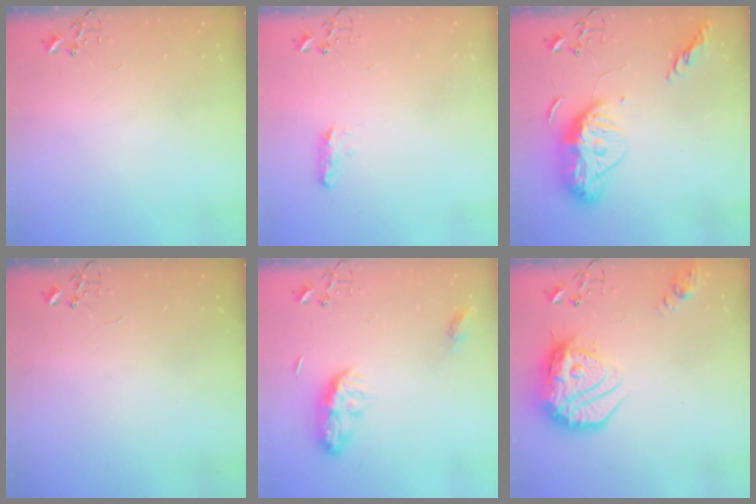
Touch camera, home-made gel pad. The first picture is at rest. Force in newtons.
{"total": 6.5, "press": 6.4, "slide": 0.7}
{"total": 15.2, "press": 15.2, "slide": 1.3}
{"total": 0.0}
{"total": 9.7, "press": 9.7, "slide": 0.1}
{"total": 23.9, "press": 23.8, "slide": 2.1}